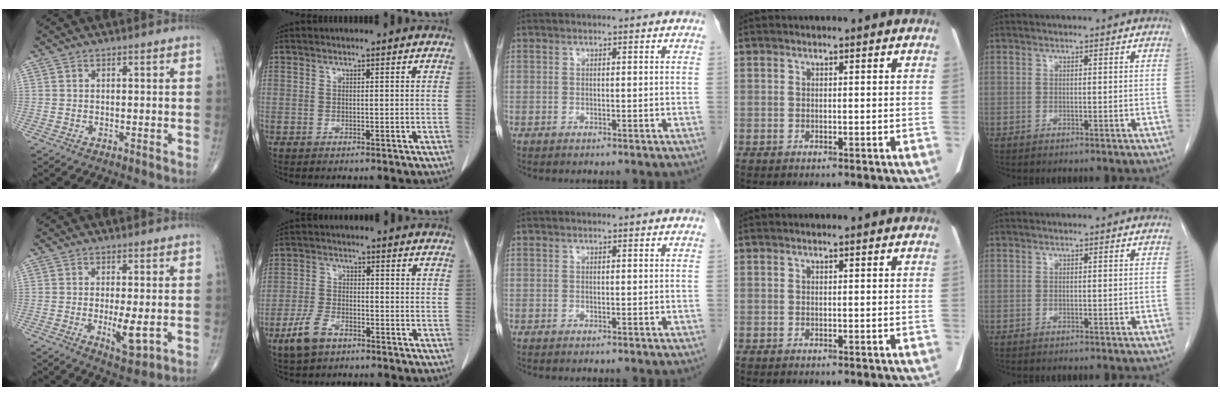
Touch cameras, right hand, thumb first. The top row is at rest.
{"thumb": {"total": 5.9, "force": [-0.9, 1.9, 5.6], "torque": [-0.095, -0.016, -0.011]}, "index": {"total": 5.7, "force": [-3.7, 2.8, 3.3], "torque": [-0.077, -0.002, -0.069]}}